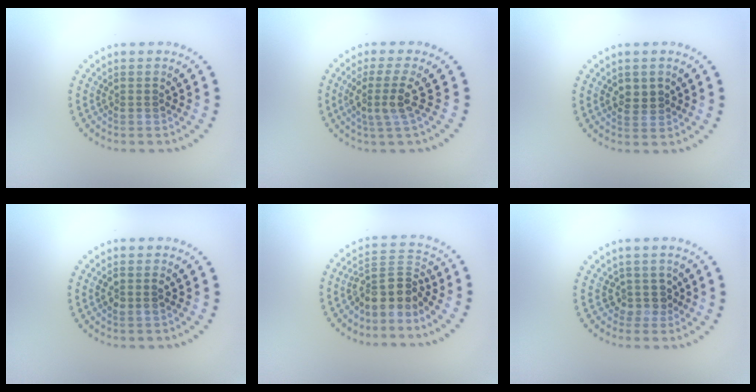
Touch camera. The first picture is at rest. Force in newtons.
{"total": 2.8, "press": 2.1, "slide": 1.9}
{"total": 1.8, "press": 1.8, "slide": 0.4}
{"total": 1.4, "press": 1.4, "slide": 0.5}
{"total": 4.0, "press": 2.9, "slide": 2.7}
{"total": 1.9, "press": 1.5, "slide": 1.1}